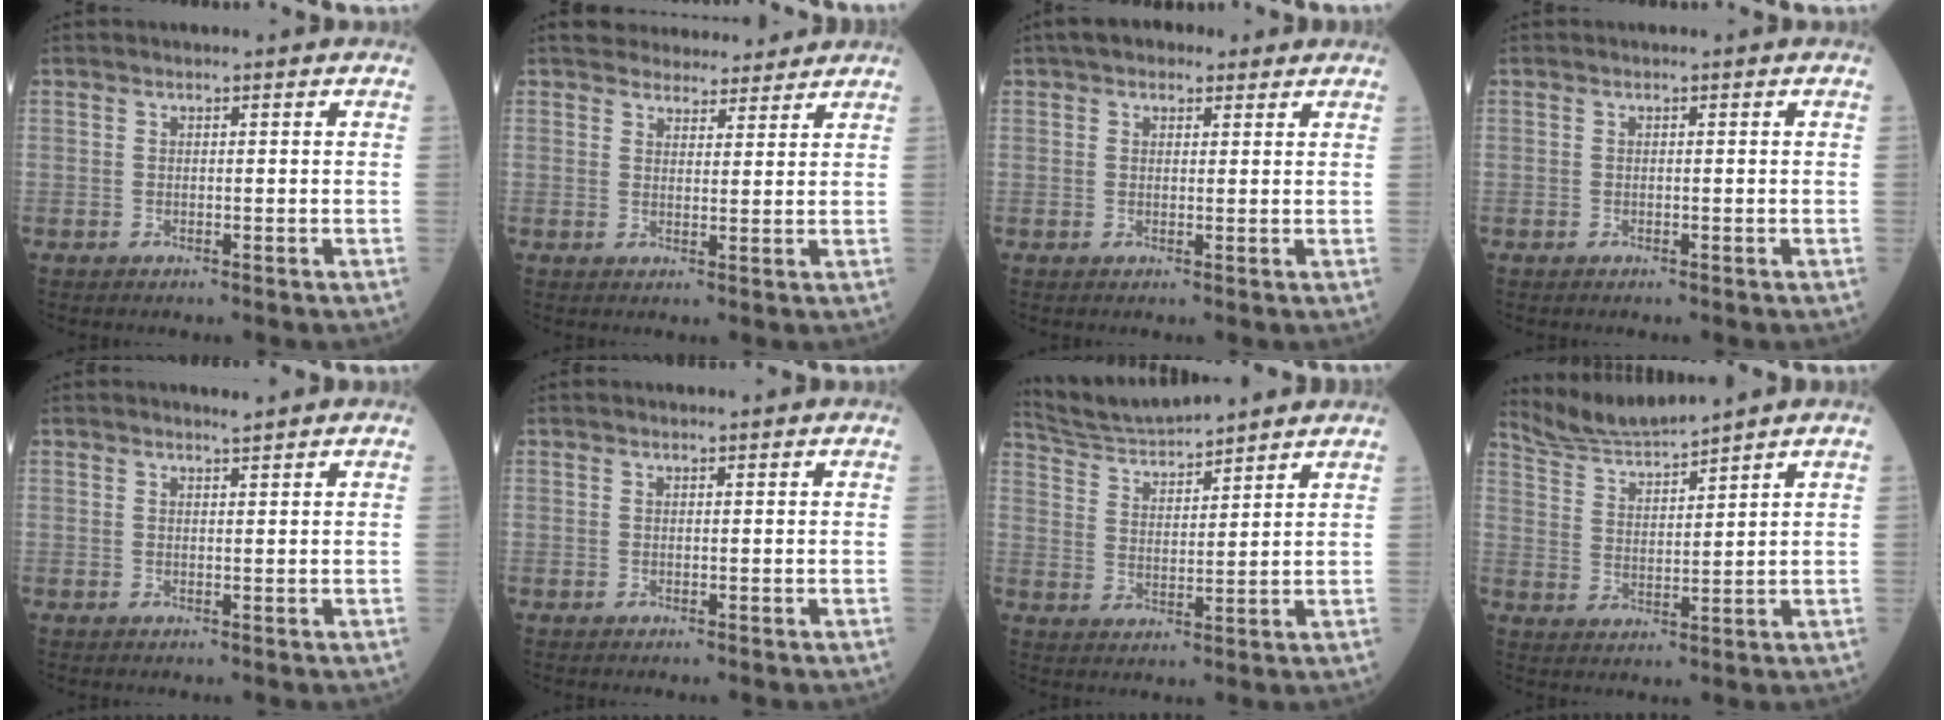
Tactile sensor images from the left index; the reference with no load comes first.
{"total": 7.7, "force": [7.2, 2.3, 1.5], "torque": [-0.008, 0.010, 0.092]}
{"total": 4.9, "force": [3.4, 2.5, 2.4], "torque": [-0.036, 0.030, 0.053]}
{"total": 0.0}
{"total": 1.0, "force": [1.0, -0.3, 0.0], "torque": [-0.009, -0.007, 0.019]}
{"total": 0.8, "force": [0.8, 0.1, 0.1], "torque": [-0.010, 0.010, 0.016]}
{"total": 11.2, "force": [10.7, 0.8, 3.1], "torque": [-0.070, 0.030, 0.192]}
{"total": 6.4, "force": [6.3, -1.2, 0.4], "torque": [-0.029, 0.003, 0.136]}